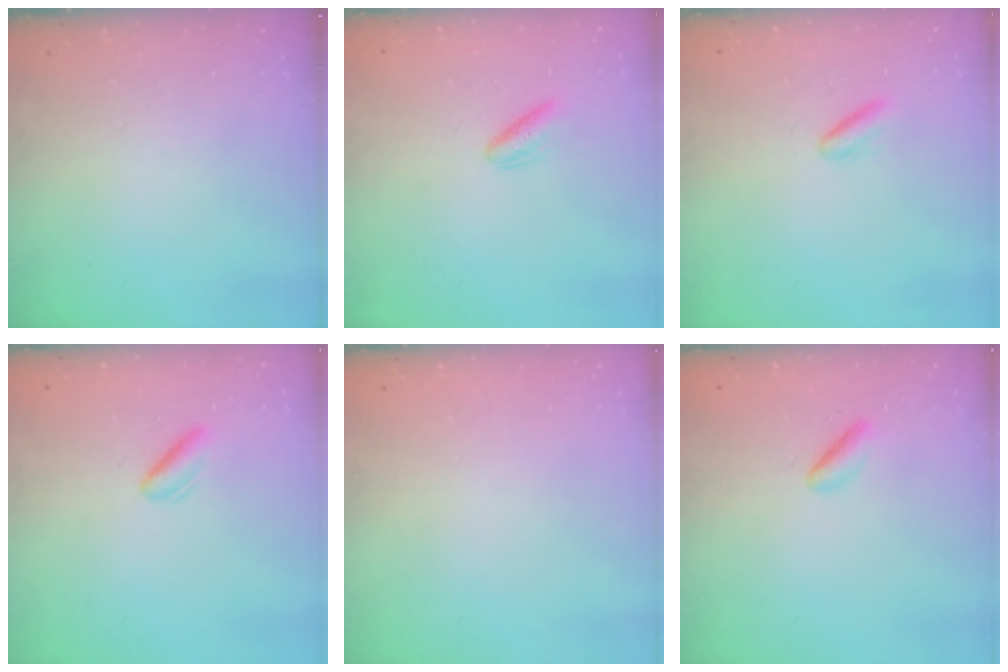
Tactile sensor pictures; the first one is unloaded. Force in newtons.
{"total": 2.8, "press": 2.4, "slide": 1.4}
{"total": 2.1, "press": 1.9, "slide": 0.9}
{"total": 2.1, "press": 1.9, "slide": 1.0}
{"total": 2.2, "press": 2.2, "slide": 0.1}
{"total": 2.3, "press": 2.1, "slide": 0.9}